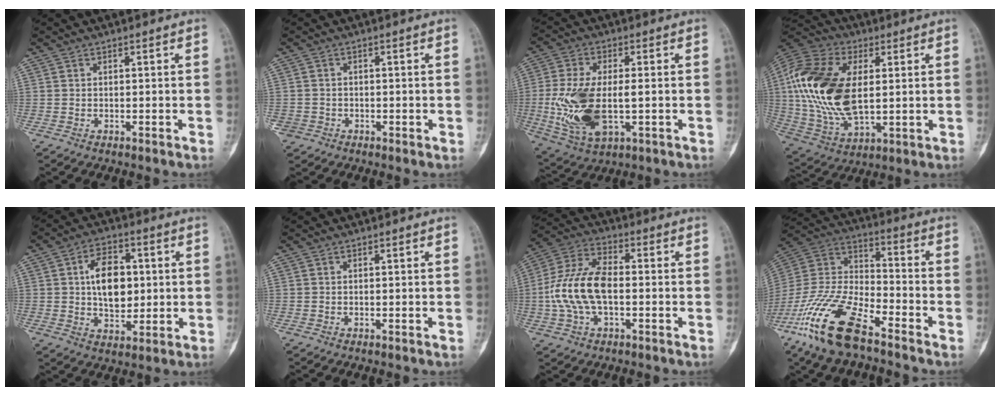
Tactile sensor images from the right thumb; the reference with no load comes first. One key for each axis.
{"total": 2.3, "fx": -0.9, "fy": 2.2, "fz": 0.3, "tx": 0.006, "ty": 0.008, "tz": -0.017}
{"total": 15.4, "fx": -1.8, "fy": 7.6, "fz": 13.2, "tx": -0.275, "ty": -0.001, "tz": -0.021}
{"total": 23.7, "fx": 3.1, "fy": 13.5, "fz": 19.2, "tx": -0.401, "ty": -0.009, "tz": 0.055}
{"total": 11.7, "fx": 1.5, "fy": 7.4, "fz": 8.9, "tx": -0.116, "ty": -0.001, "tz": 0.026}
{"total": 0.0}
{"total": 13.6, "fx": -1.3, "fy": 7.3, "fz": 11.4, "tx": -0.239, "ty": 0.031, "tz": -0.028}
{"total": 20.4, "fx": -13.0, "fy": 7.5, "fz": 13.9, "tx": -0.304, "ty": 0.042, "tz": -0.251}